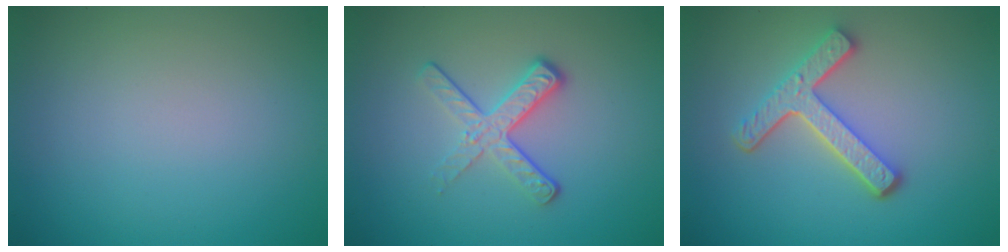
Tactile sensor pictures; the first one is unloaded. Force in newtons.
{"total": 3.5, "press": 2.4, "slide": 2.6}
{"total": 4.4, "press": 3.4, "slide": 2.9}